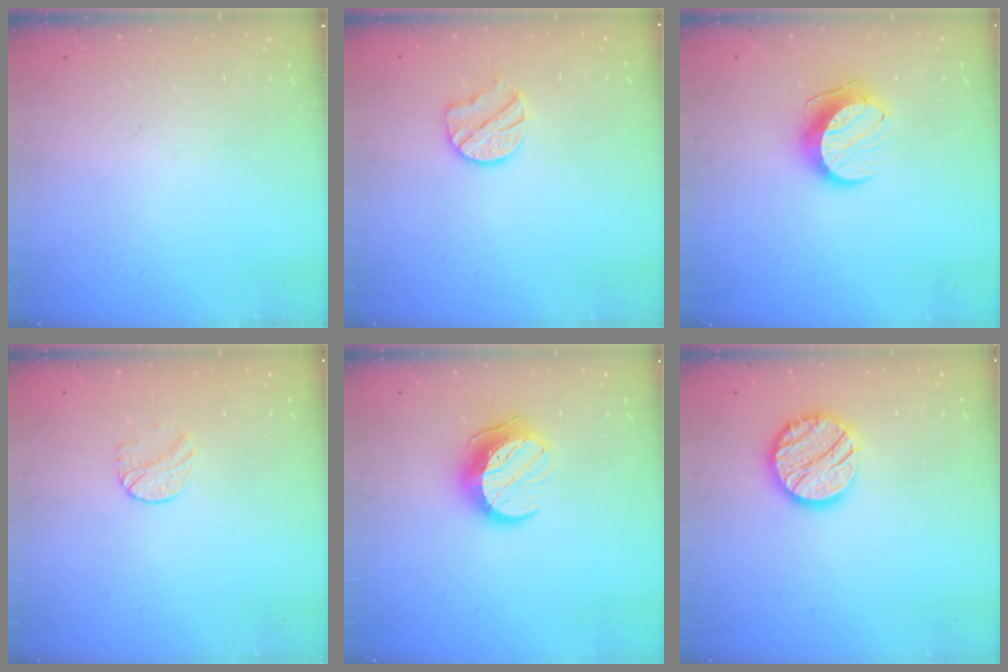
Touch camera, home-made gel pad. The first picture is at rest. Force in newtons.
{"total": 9.5, "press": 9.5, "slide": 0.7}
{"total": 9.8, "press": 9.8, "slide": 0.2}
{"total": 6.9, "press": 6.9, "slide": 0.7}
{"total": 10.7, "press": 10.7, "slide": 0.5}
{"total": 13.2, "press": 13.2, "slide": 0.6}